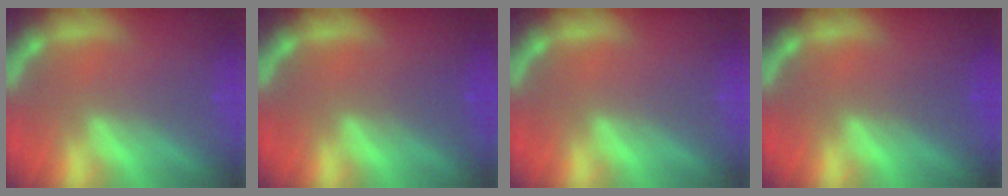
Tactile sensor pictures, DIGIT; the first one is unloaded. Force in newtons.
{"total": 1.5}
{"total": 0.0}
{"total": 1.0}